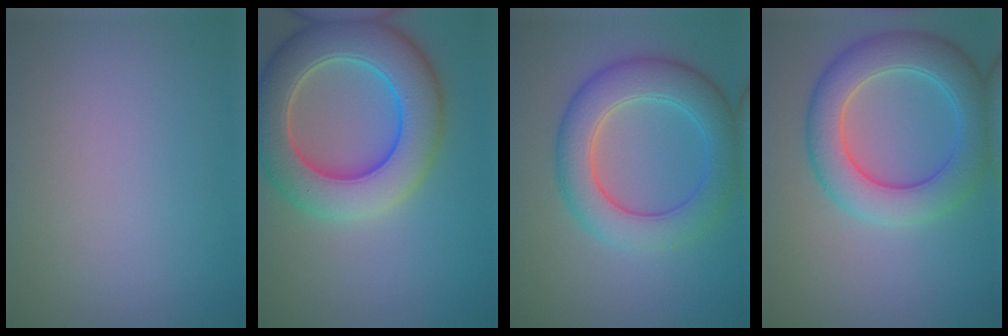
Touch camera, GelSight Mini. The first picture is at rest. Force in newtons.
{"total": 9.9, "press": 9.8, "slide": 0.4}
{"total": 6.4, "press": 6.4, "slide": 0.2}
{"total": 6.9, "press": 6.9, "slide": 0.2}